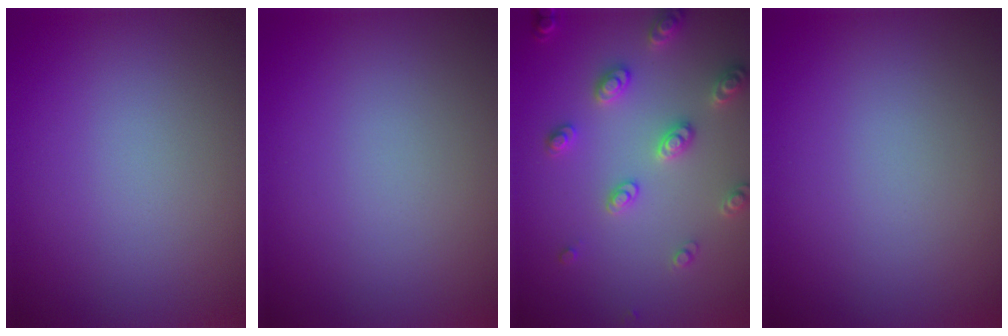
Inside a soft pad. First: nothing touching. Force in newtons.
{"total": 0.0}
{"total": 3.4, "press": 3.2, "slide": 1.0}
{"total": 0.0}